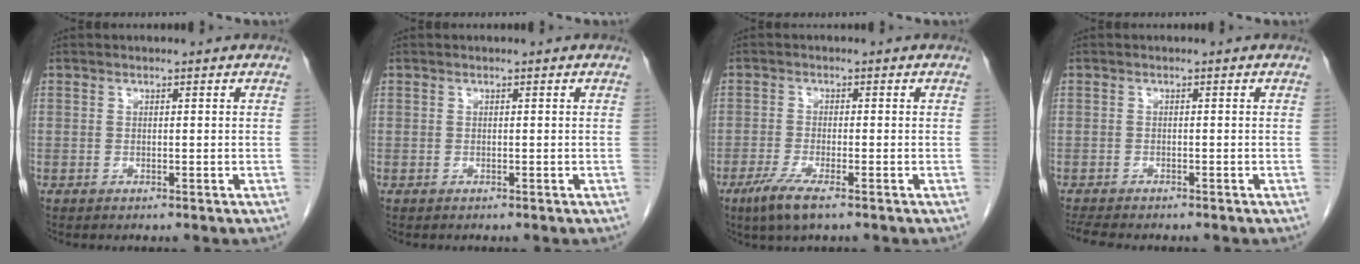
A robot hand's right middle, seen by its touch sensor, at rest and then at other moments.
{"total": 0.0}
{"total": 4.7, "force": [-2.9, 0.5, 3.6], "torque": [-0.079, -0.014, -0.054]}
{"total": 4.9, "force": [-4.3, 0.9, 2.2], "torque": [-0.038, -0.012, -0.065]}